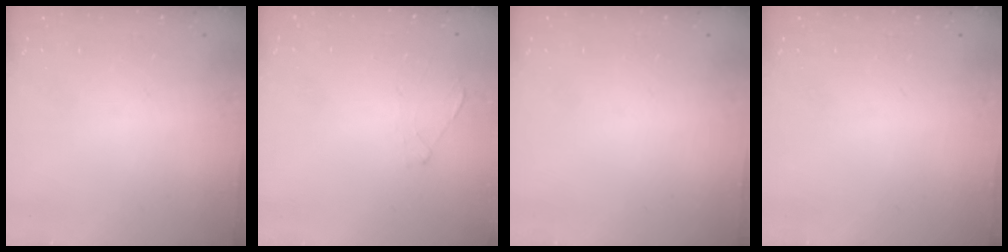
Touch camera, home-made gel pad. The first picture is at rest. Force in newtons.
{"total": 0.6, "press": 0.5, "slide": 0.2}
{"total": 0.0}
{"total": 0.0}